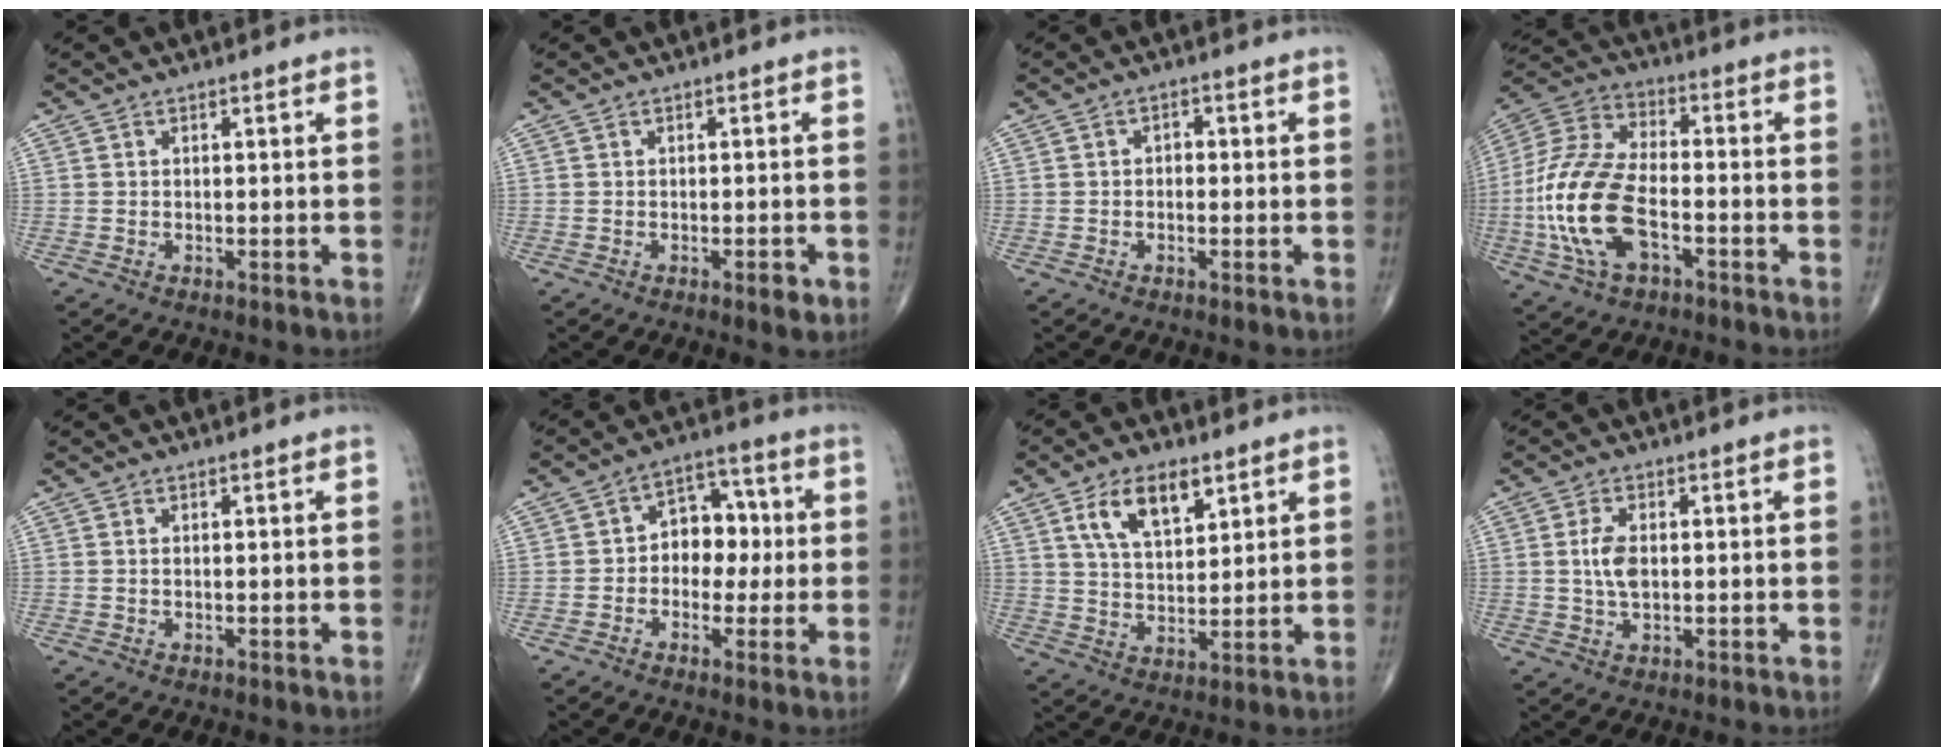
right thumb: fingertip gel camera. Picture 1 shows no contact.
{"total": 2.2, "force": [-1.0, 0.7, 1.8], "torque": [-0.022, -0.001, -0.014]}
{"total": 1.5, "force": [-0.2, 1.2, 1.0], "torque": [-0.002, 0.007, -0.009]}
{"total": 18.4, "force": [-4.7, 9.8, 14.9], "torque": [-0.321, 0.025, -0.087]}
{"total": 0.0}
{"total": 8.9, "force": [-0.1, 6.6, 5.9], "torque": [-0.039, 0.030, -0.013]}
{"total": 9.9, "force": [5.1, 4.9, 7.0], "torque": [-0.111, -0.021, 0.098]}
{"total": 4.8, "force": [0.4, 2.5, 4.0], "torque": [-0.084, -0.001, 0.007]}